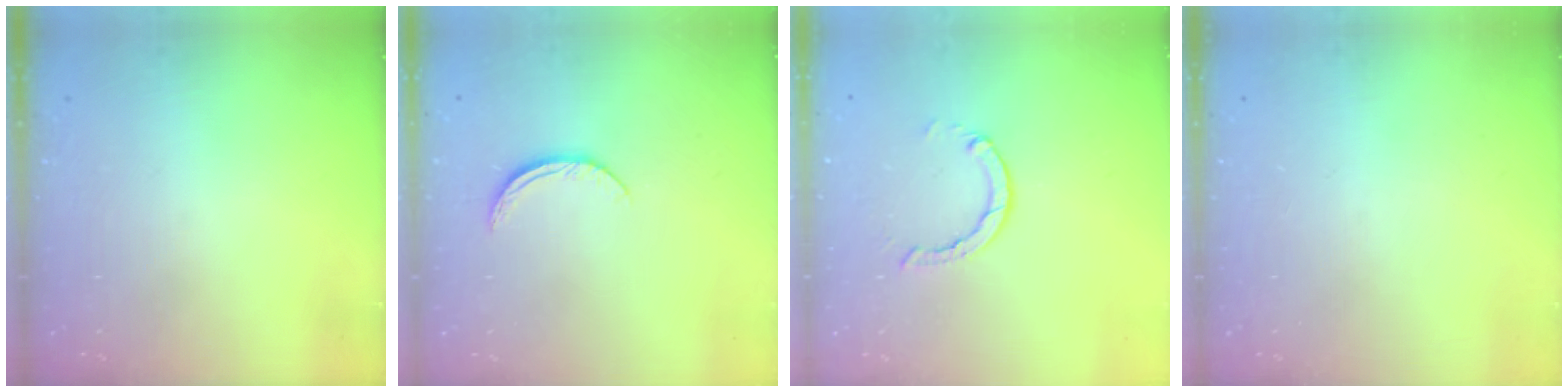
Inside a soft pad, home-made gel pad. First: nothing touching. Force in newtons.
{"total": 7.2, "press": 7.1, "slide": 0.8}
{"total": 3.3, "press": 3.2, "slide": 0.4}
{"total": 0.0}